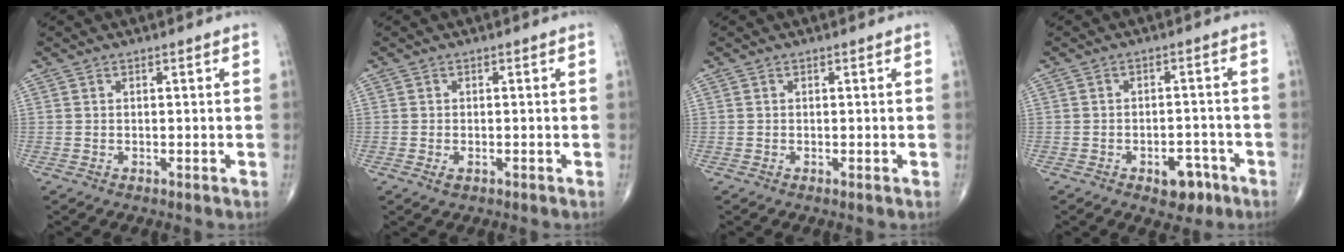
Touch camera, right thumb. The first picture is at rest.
{"total": 1.3, "force": [-0.5, 0.7, 0.9], "torque": [-0.016, 0.001, -0.006]}
{"total": 0.0}
{"total": 5.6, "force": [-3.1, 3.3, 3.3], "torque": [-0.020, 0.025, -0.037]}